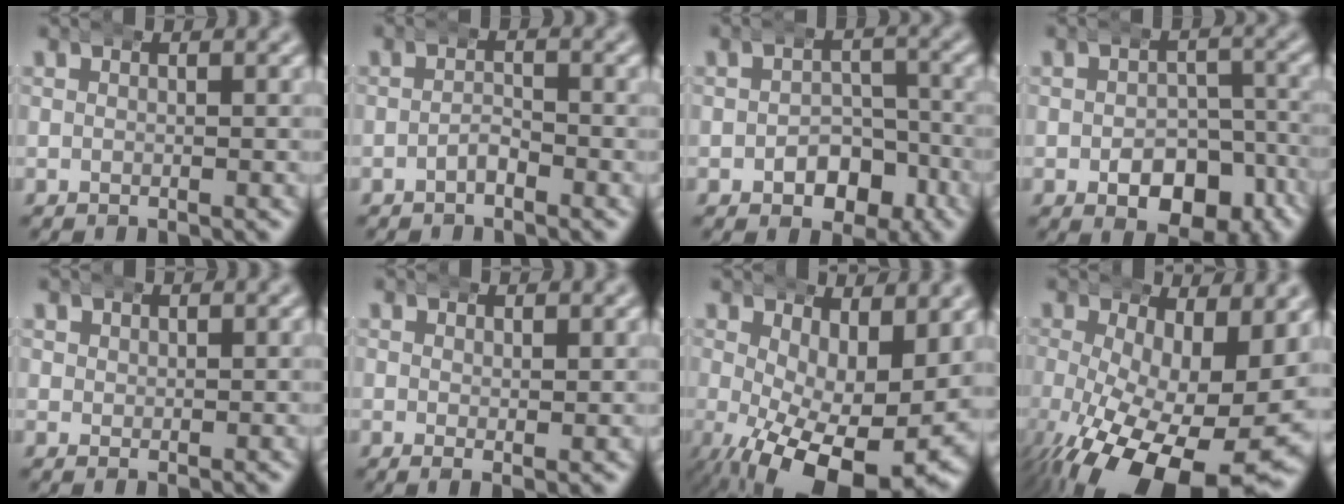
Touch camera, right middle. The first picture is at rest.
{"total": 1.7, "force": [-1.3, 0.7, 0.8], "torque": [-0.008, -0.001, -0.029]}
{"total": 4.5, "force": [-2.2, 3.3, 2.2], "torque": [-0.017, -0.003, -0.038]}
{"total": 7.0, "force": [-4.1, 4.5, 3.5], "torque": [-0.042, -0.023, -0.057]}
{"total": 1.1, "force": [0.8, 0.7, 0.4], "torque": [-0.012, -0.005, 0.019]}
{"total": 1.0, "force": [0.3, 0.2, 1.0], "torque": [-0.016, -0.007, 0.008]}
{"total": 11.1, "force": [-3.8, 4.5, 9.5], "torque": [-0.155, -0.054, -0.030]}
{"total": 12.3, "force": [-4.2, 5.3, 10.3], "torque": [-0.184, -0.059, -0.033]}